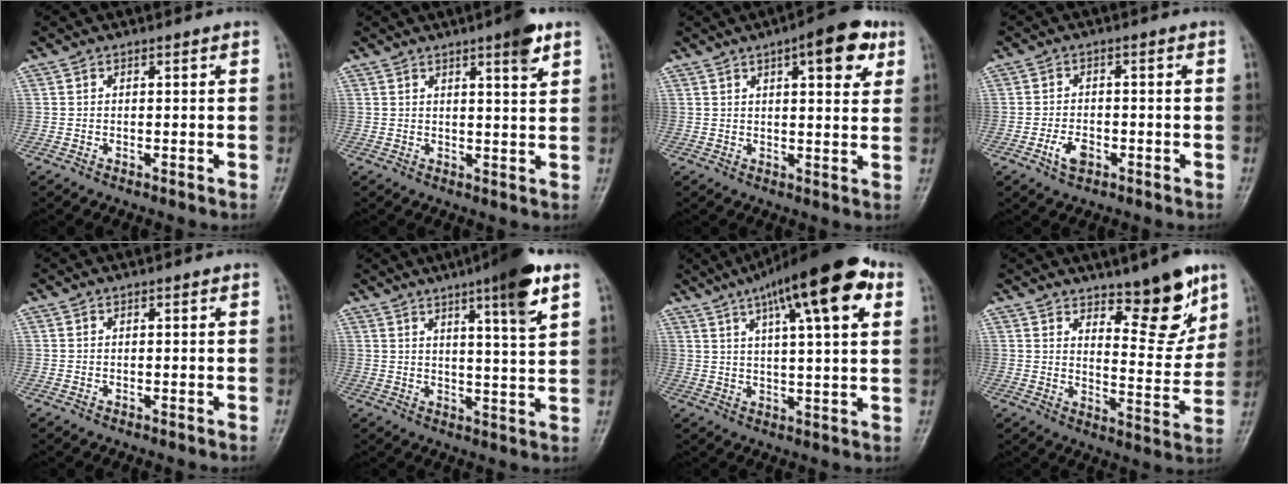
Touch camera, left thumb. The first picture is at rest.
{"total": 5.1, "force": [3.1, 0.7, 4.0], "torque": [-0.052, -0.017, 0.041]}
{"total": 10.0, "force": [4.7, 3.6, 8.0], "torque": [-0.082, -0.012, 0.058]}
{"total": 3.9, "force": [-1.8, 2.3, 2.5], "torque": [-0.045, 0.010, -0.034]}
{"total": 0.0}
{"total": 10.4, "force": [5.8, 1.0, 8.6], "torque": [-0.123, -0.026, 0.082]}
{"total": 19.0, "force": [9.2, 4.9, 15.9], "torque": [-0.228, -0.001, 0.135]}
{"total": 11.7, "force": [7.7, 4.0, 7.9], "torque": [-0.081, -0.062, 0.122]}